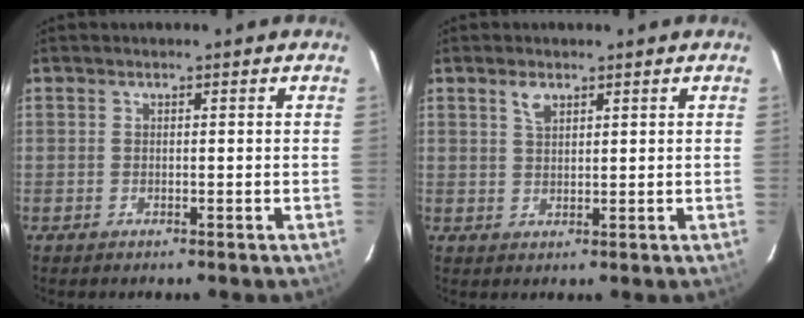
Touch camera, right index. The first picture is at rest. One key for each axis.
{"total": 2.5, "fx": 1.6, "fy": 1.2, "fz": 1.5, "tx": -0.027, "ty": 0.004, "tz": 0.031}